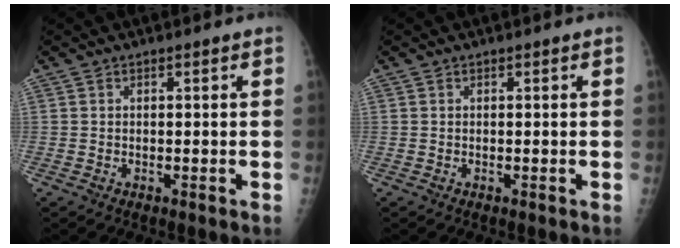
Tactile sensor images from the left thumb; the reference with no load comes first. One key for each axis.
{"total": 0.0}